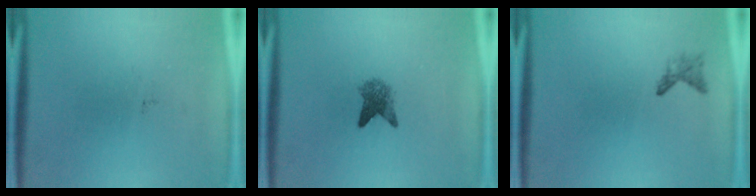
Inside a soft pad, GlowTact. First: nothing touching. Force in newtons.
{"total": 3.2}
{"total": 1.1}